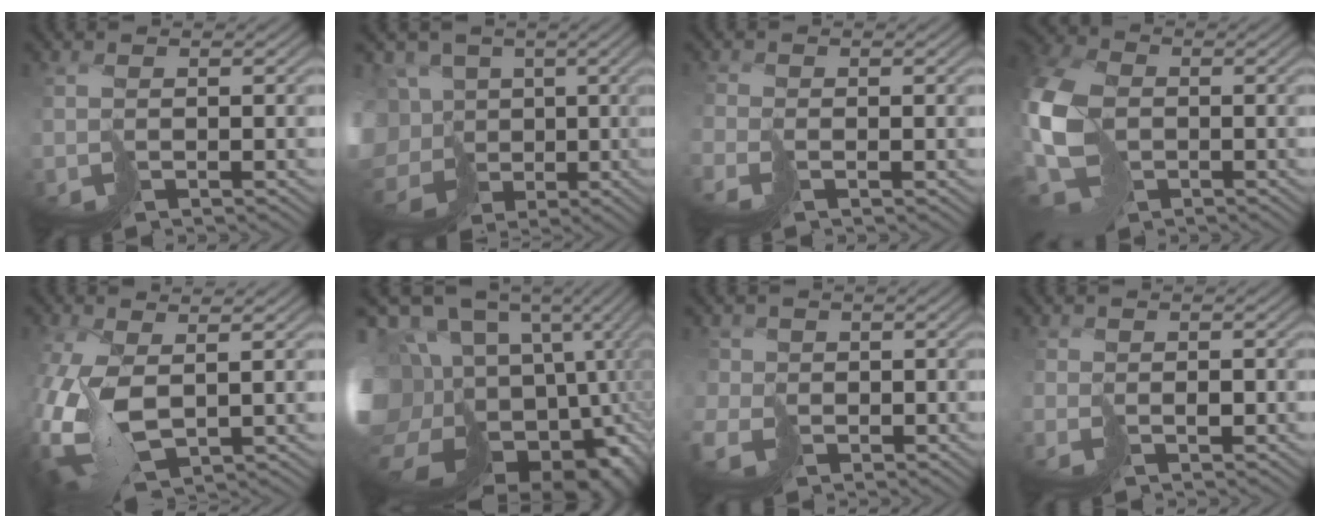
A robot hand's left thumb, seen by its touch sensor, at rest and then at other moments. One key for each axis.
{"total": 15.0, "fx": -3.8, "fy": 12.3, "fz": 7.6, "tx": -0.192, "ty": -0.022, "tz": -0.067}
{"total": 1.4, "fx": -1.0, "fy": -0.5, "fz": -0.7, "tx": 0.027, "ty": -0.001, "tz": -0.025}
{"total": 12.3, "fx": -1.7, "fy": 8.8, "fz": 8.3, "tx": -0.240, "ty": -0.021, "tz": -0.032}
{"total": 10.4, "fx": -1.1, "fy": 5.6, "fz": 8.7, "tx": -0.235, "ty": -0.018, "tz": -0.009}
{"total": 18.9, "fx": -1.7, "fy": 14.3, "fz": 12.3, "tx": -0.253, "ty": -0.019, "tz": 0.006}
{"total": 3.9, "fx": -0.4, "fy": 3.9, "fz": 0.4, "tx": -0.020, "ty": -0.008, "tz": -0.025}
{"total": 0.7, "fx": 0.2, "fy": 0.1, "fz": -0.7, "tx": 0.020, "ty": 0.001, "tz": 0.008}